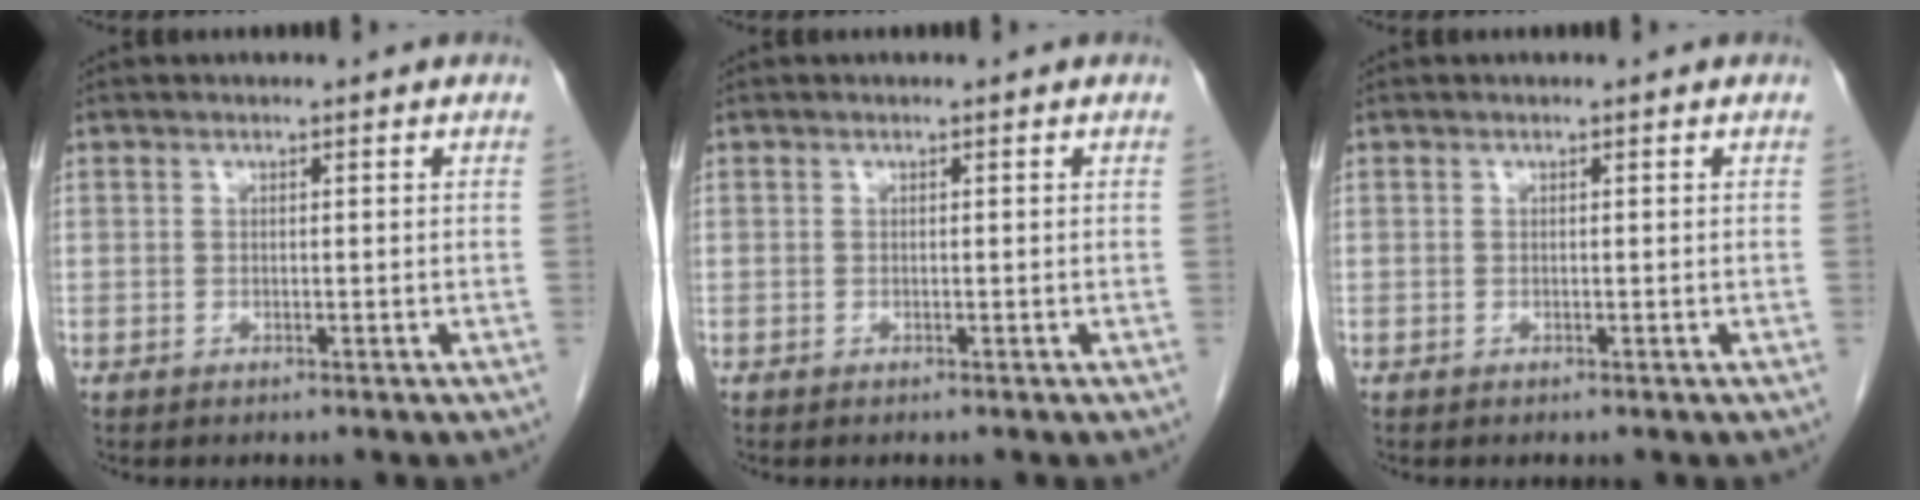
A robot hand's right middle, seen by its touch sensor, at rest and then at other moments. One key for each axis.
{"total": 0.0}
{"total": 0.0}